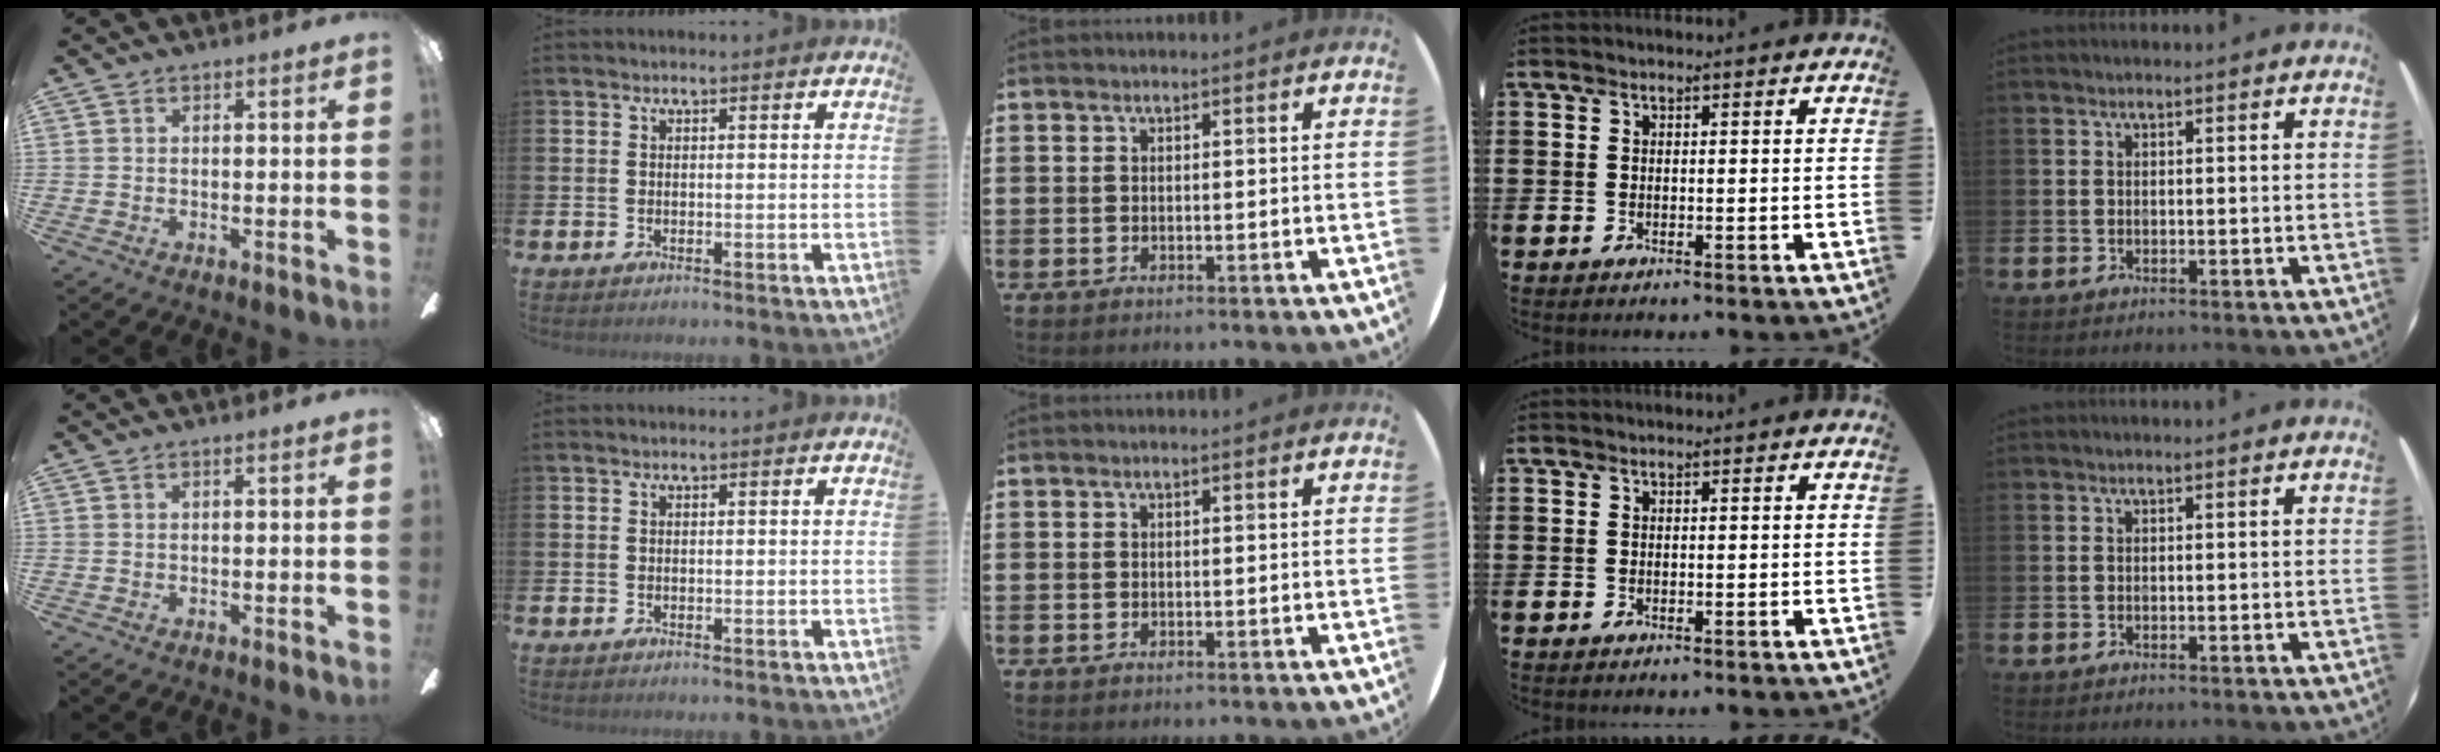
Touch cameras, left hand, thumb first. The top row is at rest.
{}